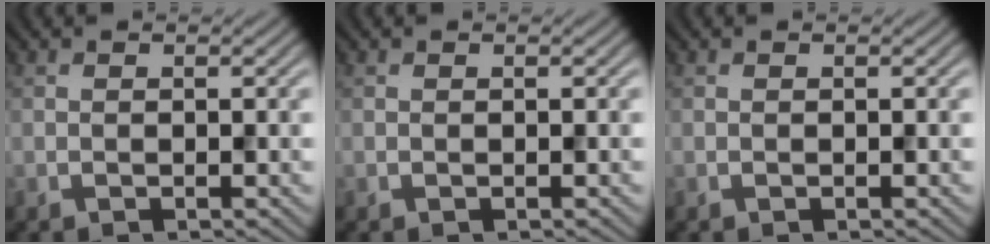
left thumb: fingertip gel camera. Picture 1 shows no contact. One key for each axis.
{"total": 0.0}
{"total": 0.0}